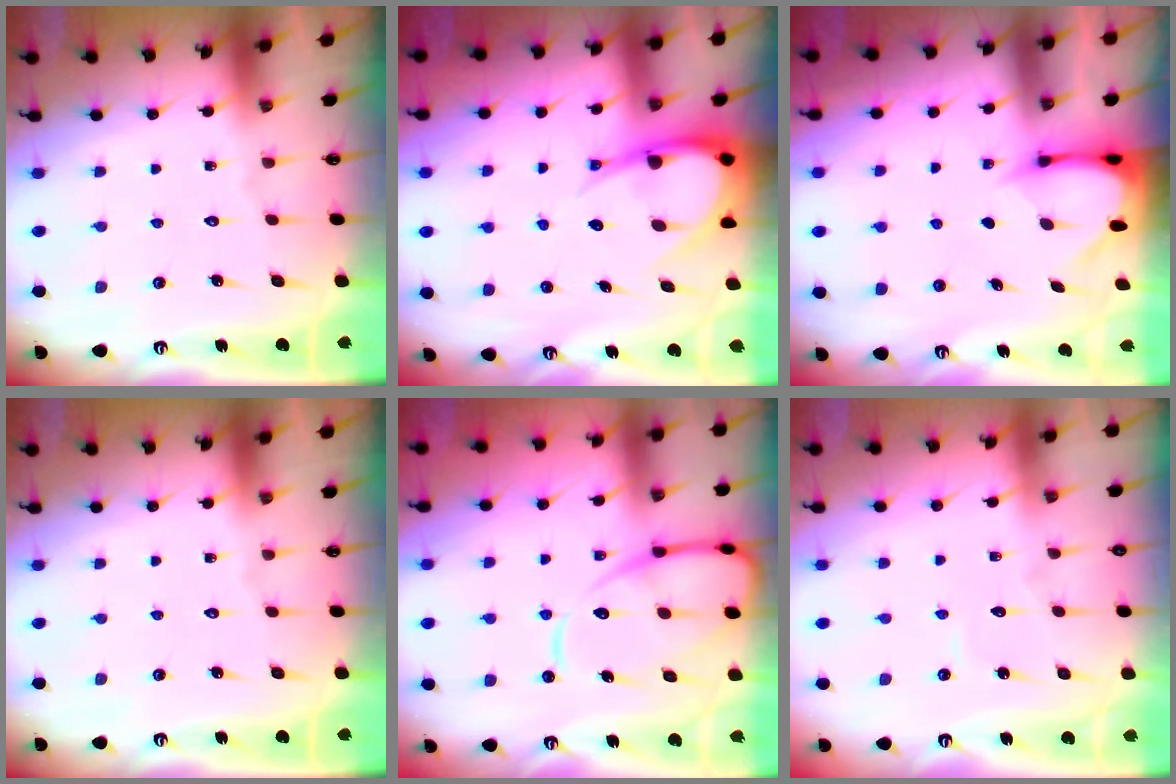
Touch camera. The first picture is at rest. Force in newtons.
{"total": 10.0, "press": 9.9, "slide": 0.9}
{"total": 3.4, "press": 3.4, "slide": 0.3}
{"total": 0.0}
{"total": 13.3, "press": 13.3, "slide": 1.4}
{"total": 4.1, "press": 4.0, "slide": 0.4}